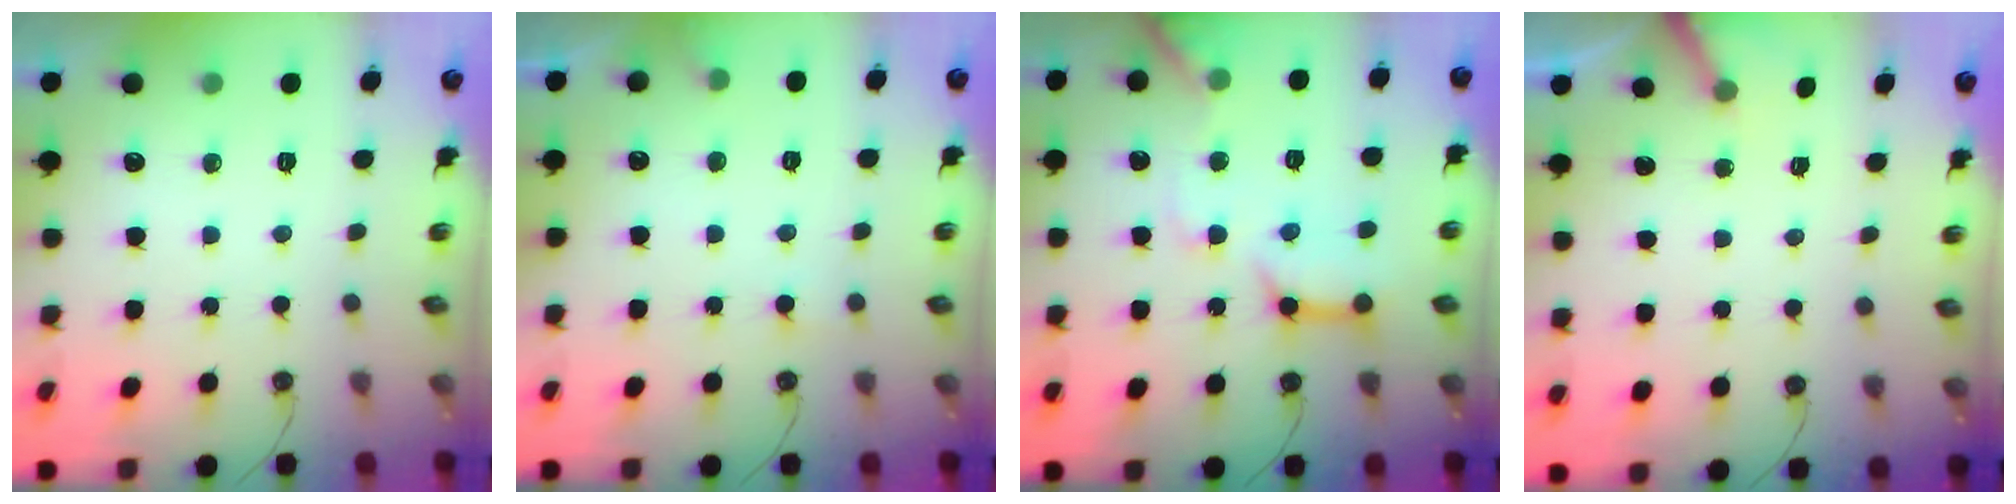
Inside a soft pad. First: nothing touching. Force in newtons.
{"total": 5.7, "press": 5.7, "slide": 0.4}
{"total": 13.0, "press": 12.9, "slide": 1.7}
{"total": 4.3, "press": 4.3, "slide": 0.2}